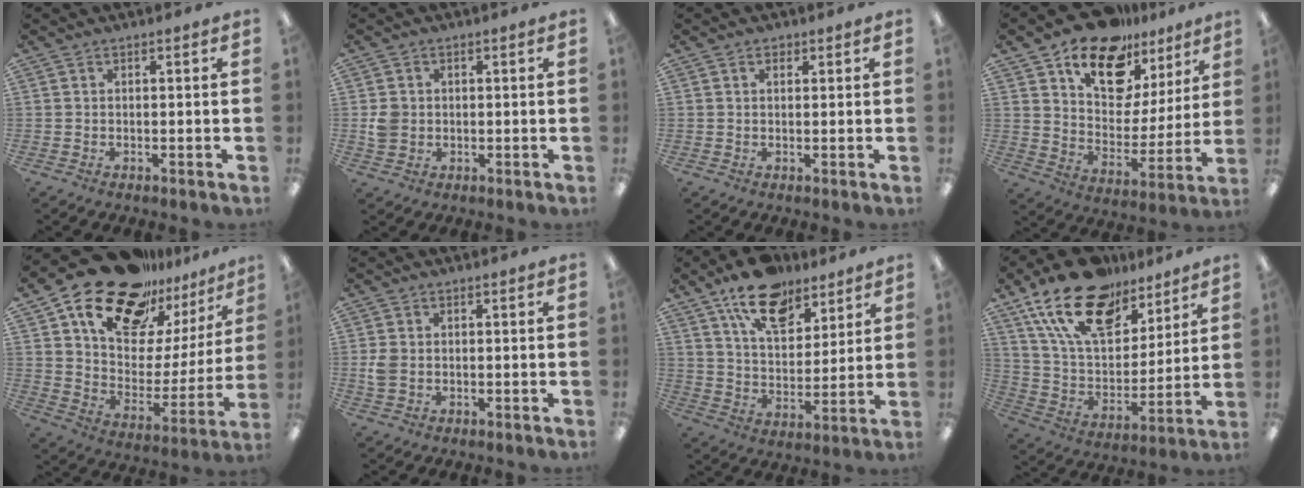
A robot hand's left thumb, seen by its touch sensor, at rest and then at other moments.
{"total": 3.9, "force": [-0.1, 3.6, 1.5], "torque": [-0.021, 0.005, -0.002]}
{"total": 1.3, "force": [0.7, 0.8, 0.8], "torque": [-0.008, -0.002, 0.011]}
{"total": 16.8, "force": [12.6, 9.0, 6.5], "torque": [-0.122, -0.082, 0.229]}
{"total": 22.4, "force": [17.0, 11.3, 9.2], "torque": [-0.166, -0.107, 0.302]}
{"total": 3.6, "force": [-0.2, 2.8, 2.4], "torque": [-0.040, 0.003, -0.006]}
{"total": 15.2, "force": [10.8, 7.7, 7.4], "torque": [-0.121, -0.052, 0.196]}
{"total": 21.4, "force": [14.1, 11.2, 11.5], "torque": [-0.222, -0.073, 0.253]}